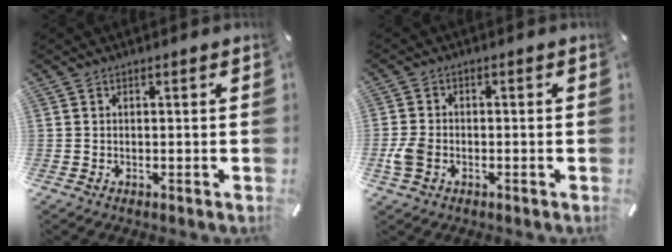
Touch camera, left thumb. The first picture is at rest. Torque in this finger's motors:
{"motor_torque": [0.38, 1.64, 0.51, 0.09, 0.01]}